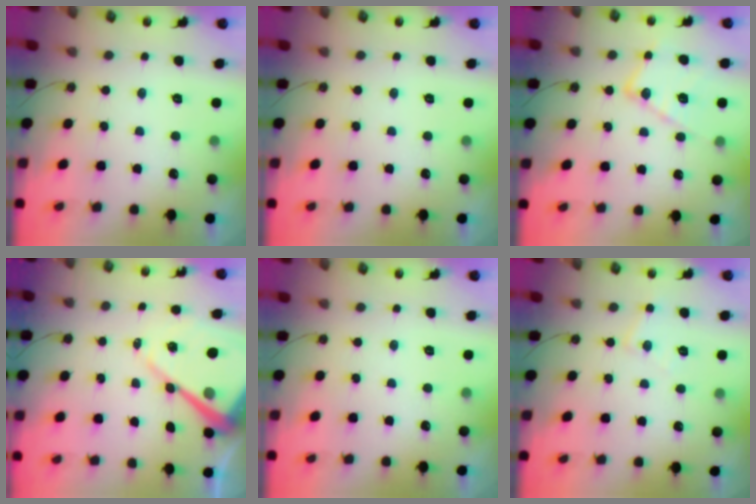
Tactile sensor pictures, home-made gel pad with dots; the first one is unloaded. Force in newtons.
{"total": 0.0}
{"total": 14.7, "press": 14.7, "slide": 1.2}
{"total": 15.8, "press": 15.7, "slide": 1.4}
{"total": 0.0}
{"total": 6.2, "press": 6.2, "slide": 0.4}